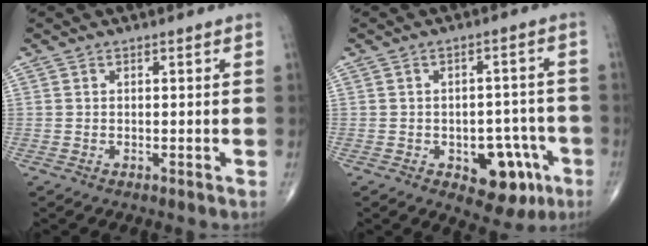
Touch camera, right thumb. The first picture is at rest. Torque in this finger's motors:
{"motor_torque": [0.80, 0.63, 0.42, -0.61, -0.01]}